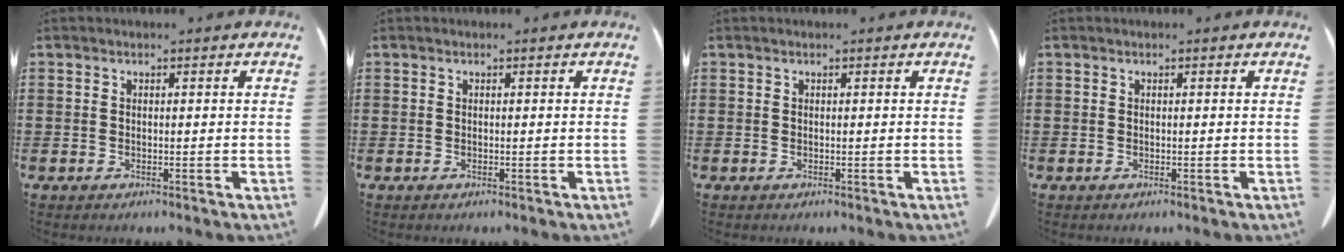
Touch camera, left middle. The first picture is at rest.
{"total": 0.0}
{"total": 0.0}
{"total": 0.0}